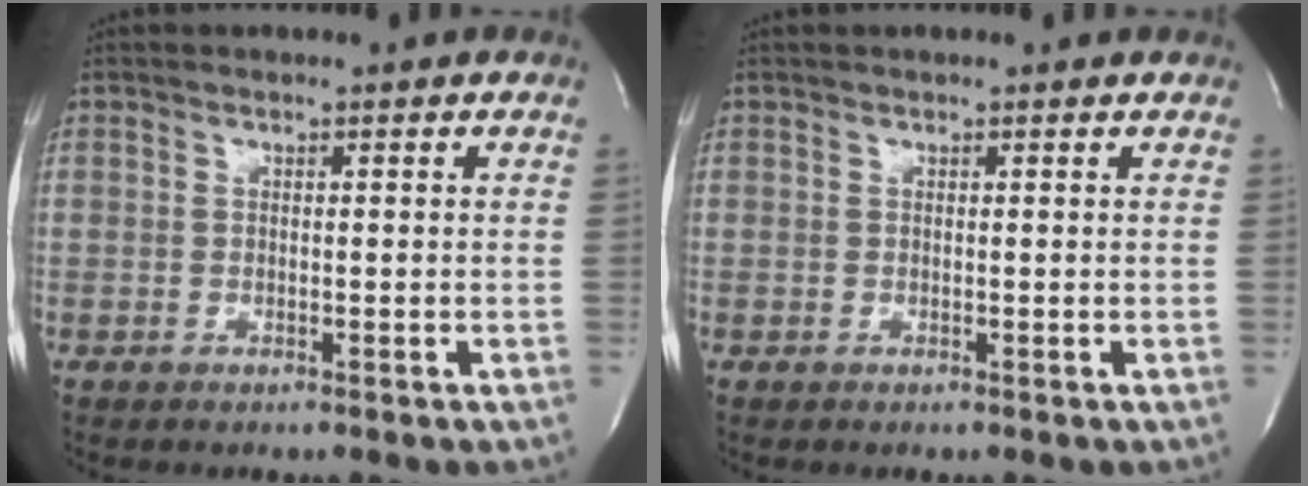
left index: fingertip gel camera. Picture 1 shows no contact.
{"total": 1.4, "force": [1.3, 0.1, 0.6], "torque": [-0.010, 0.015, 0.015]}